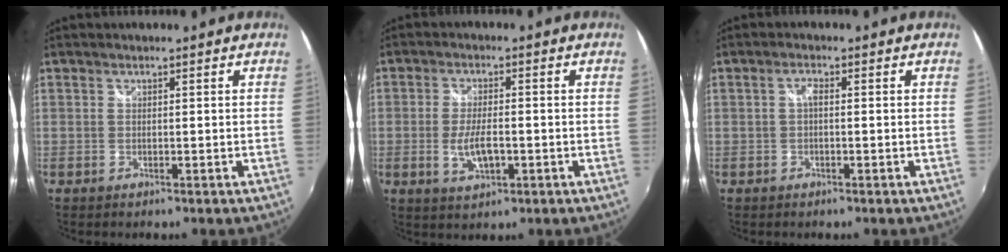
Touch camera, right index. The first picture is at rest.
{"total": 5.9, "force": [-1.5, 2.2, 5.2], "torque": [-0.106, -0.008, -0.024]}
{"total": 1.5, "force": [-0.1, 0.6, 1.4], "torque": [-0.026, 0.006, -0.005]}